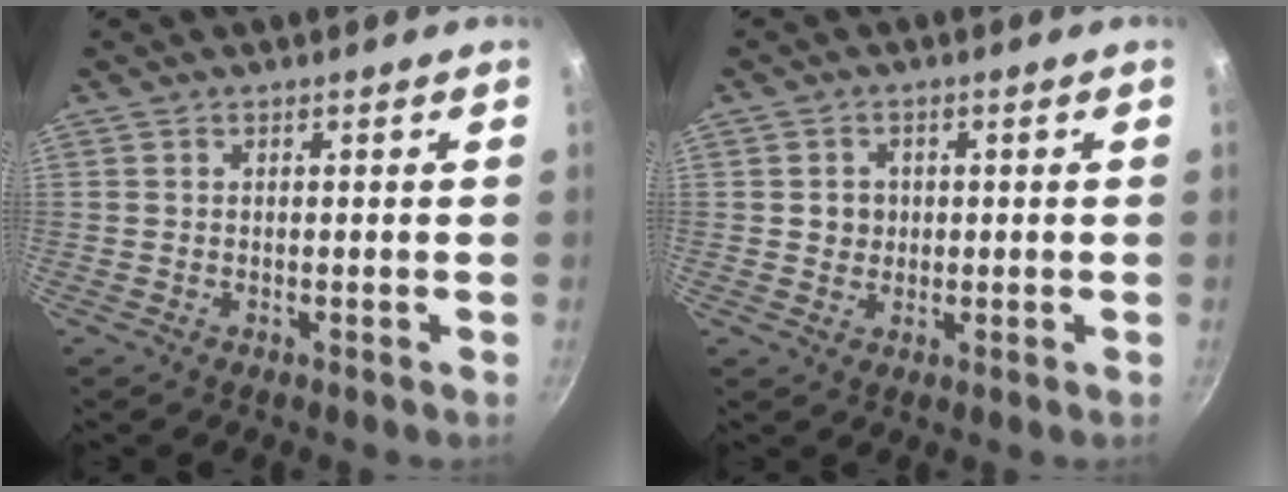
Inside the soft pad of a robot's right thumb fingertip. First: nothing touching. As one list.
[{"total": 3.1, "force": [0.3, 2.9, 1.2], "torque": [0.000, 0.003, 0.004]}]